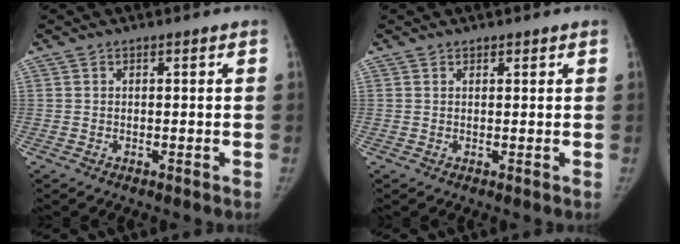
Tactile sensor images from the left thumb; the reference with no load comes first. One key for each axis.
{"total": 0.6, "fx": 0.5, "fy": 0.3, "fz": 0.1, "tx": 0.006, "ty": -0.004, "tz": 0.007}